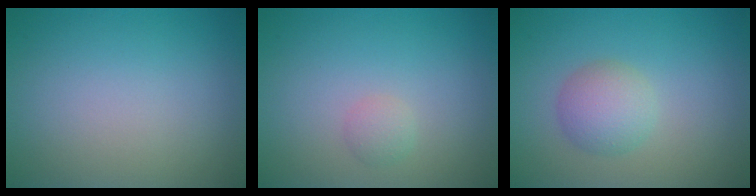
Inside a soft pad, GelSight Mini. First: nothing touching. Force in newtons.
{"total": 1.0, "press": 1.0, "slide": 0.0}
{"total": 3.0, "press": 3.0, "slide": 0.1}